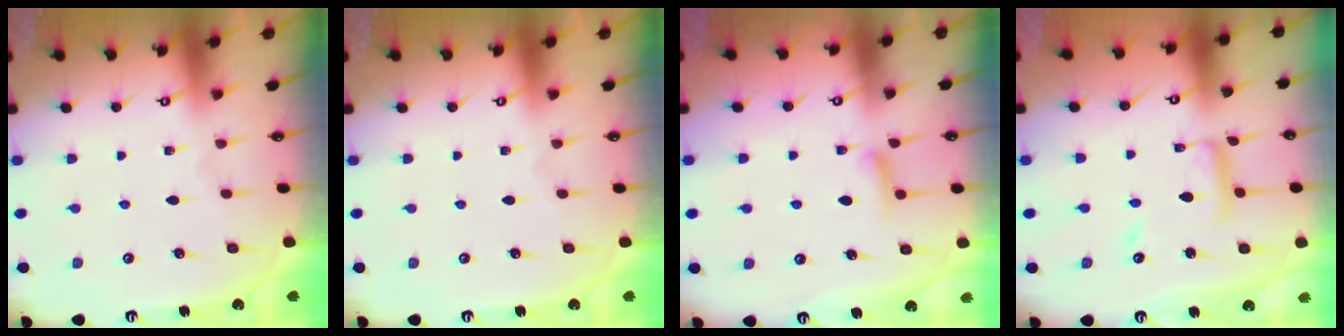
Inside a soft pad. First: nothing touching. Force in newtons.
{"total": 0.0}
{"total": 6.8, "press": 6.7, "slide": 0.9}
{"total": 11.0, "press": 11.0, "slide": 1.2}